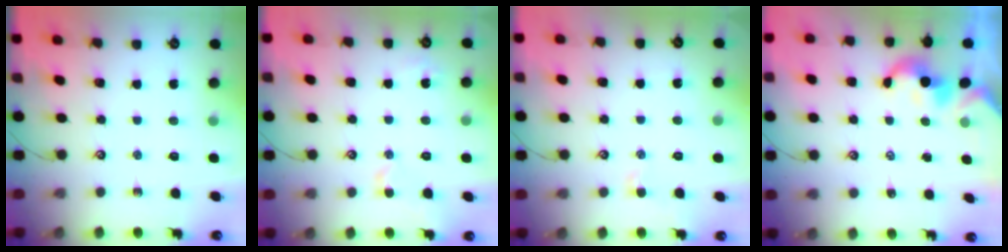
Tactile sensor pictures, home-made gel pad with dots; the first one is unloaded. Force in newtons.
{"total": 2.3, "press": 2.3, "slide": 0.6}
{"total": 1.0, "press": 0.8, "slide": 0.6}
{"total": 2.1, "press": 2.1, "slide": 0.2}